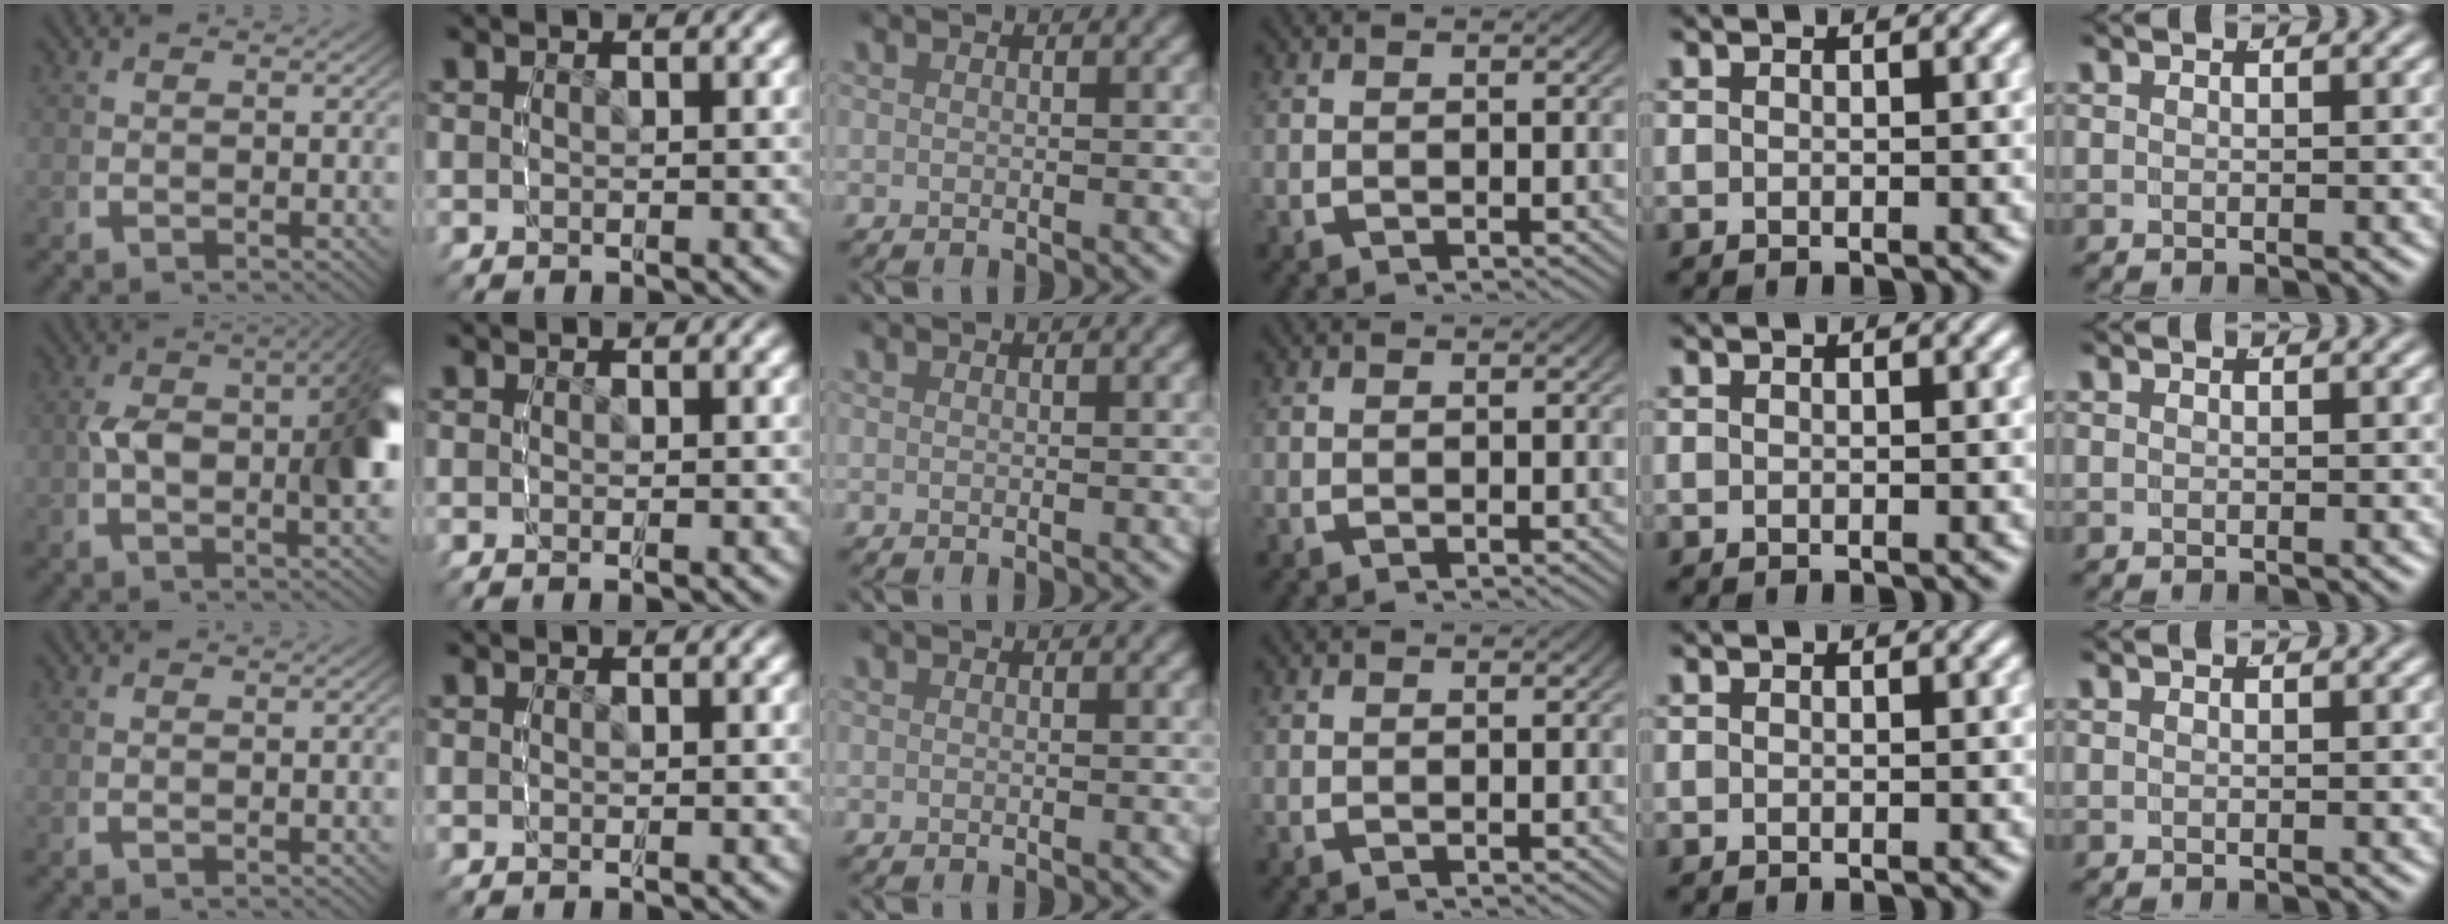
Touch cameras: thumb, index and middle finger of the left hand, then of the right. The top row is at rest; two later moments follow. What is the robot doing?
{"motion": "lift_and_place", "object": "glasses"}